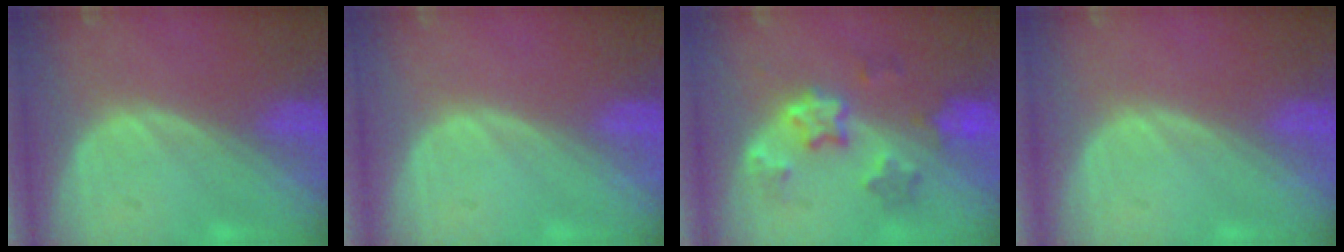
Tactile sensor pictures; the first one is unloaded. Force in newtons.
{"total": 0.0}
{"total": 6.1, "press": 6.0, "slide": 1.1}
{"total": 0.0}